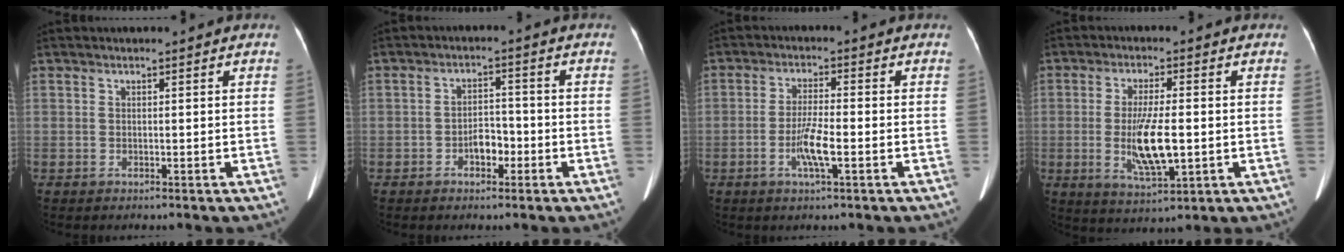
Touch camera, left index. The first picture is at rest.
{"total": 3.4, "force": [-1.7, 1.9, 2.3], "torque": [-0.036, 0.009, -0.031]}
{"total": 4.9, "force": [-1.7, 0.3, 4.6], "torque": [-0.092, -0.008, -0.035]}
{"total": 8.4, "force": [-1.1, 1.8, 8.1], "torque": [-0.158, -0.016, -0.017]}